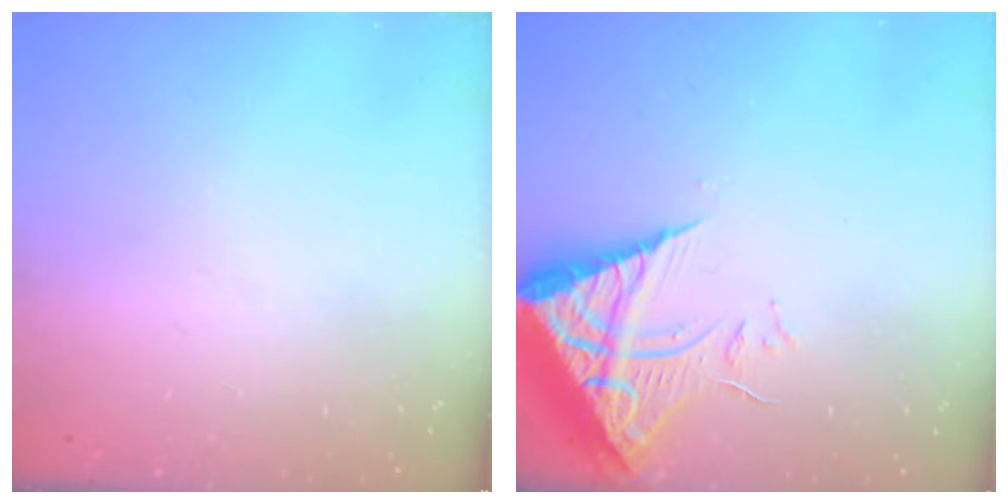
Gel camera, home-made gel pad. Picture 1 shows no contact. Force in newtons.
{"total": 9.7, "press": 9.6, "slide": 0.8}